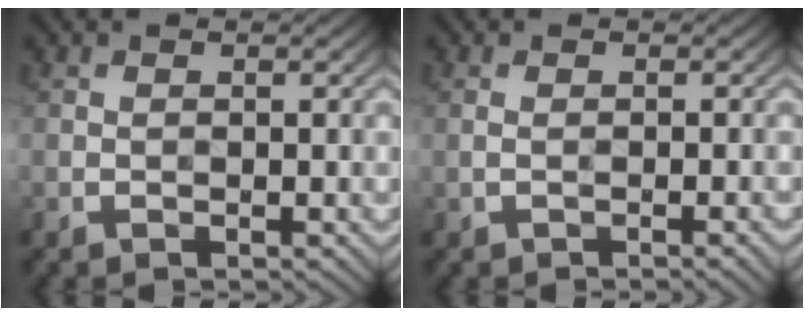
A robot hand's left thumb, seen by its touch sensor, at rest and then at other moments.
{"total": 1.2, "force": [-0.3, 0.2, 1.1], "torque": [-0.021, 0.002, -0.010]}